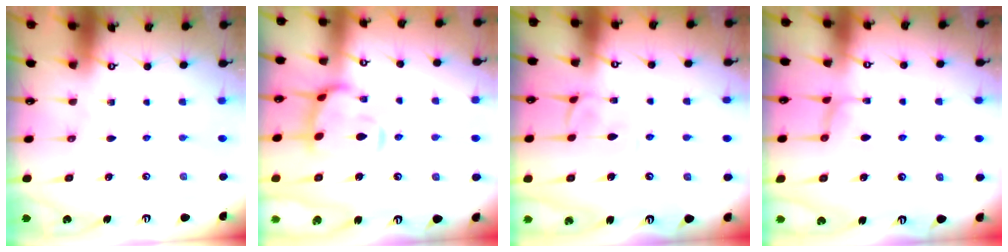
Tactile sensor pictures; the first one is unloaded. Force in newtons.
{"total": 4.5, "press": 4.4, "slide": 0.9}
{"total": 2.4, "press": 2.4, "slide": 0.3}
{"total": 1.9, "press": 1.8, "slide": 0.5}